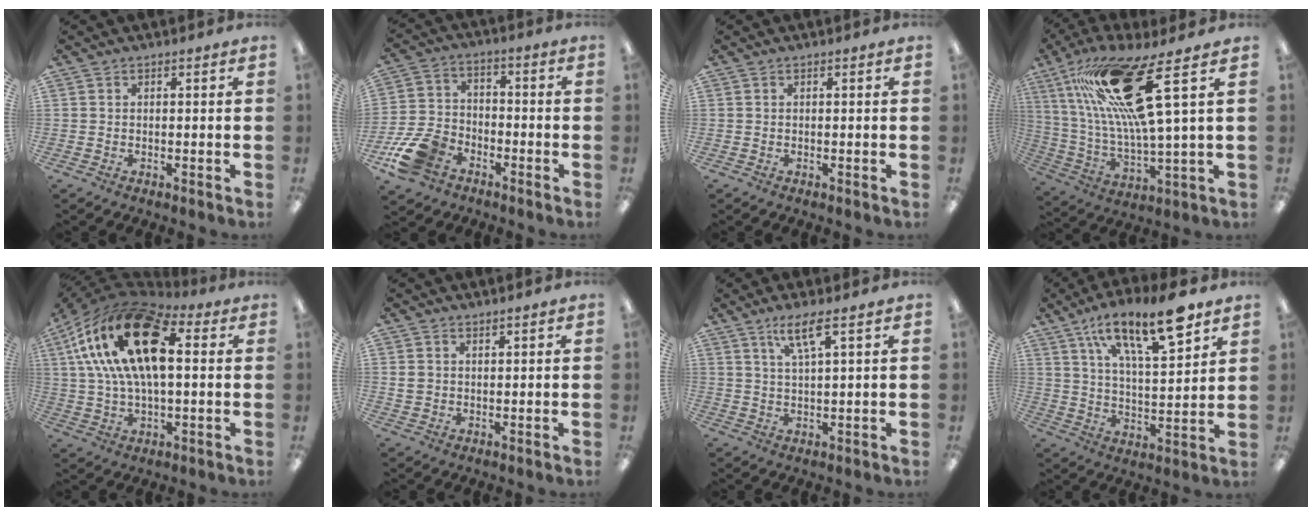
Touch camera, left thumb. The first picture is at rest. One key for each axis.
{"total": 11.8, "fx": -7.0, "fy": 7.7, "fz": 5.5, "tx": -0.119, "ty": 0.045, "tz": -0.127}
{"total": 0.0}
{"total": 23.4, "fx": 12.1, "fy": 5.7, "fz": 19.2, "tx": -0.359, "ty": -0.040, "tz": 0.195}
{"total": 24.3, "fx": 7.8, "fy": 11.9, "fz": 19.7, "tx": -0.385, "ty": -0.009, "tz": 0.125}
{"total": 2.3, "fx": 1.4, "fy": 1.7, "fz": 0.6, "tx": -0.006, "ty": -0.001, "tz": 0.024}
{"total": 6.1, "fx": 3.8, "fy": 0.8, "fz": 4.7, "tx": -0.094, "ty": -0.006, "tz": 0.063}
{"total": 19.1, "fx": 12.8, "fy": 5.9, "fz": 13.0, "tx": -0.209, "ty": -0.068, "tz": 0.208}